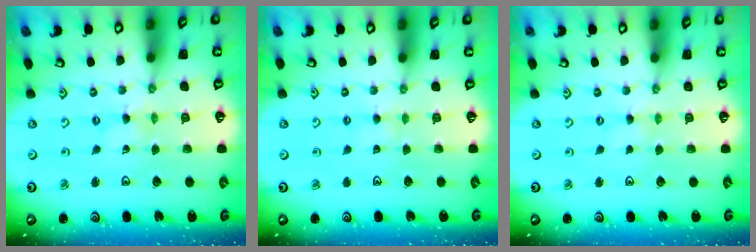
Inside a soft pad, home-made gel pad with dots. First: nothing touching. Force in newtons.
{"total": 2.0, "press": 2.0, "slide": 0.3}
{"total": 0.8, "press": 0.8, "slide": 0.2}